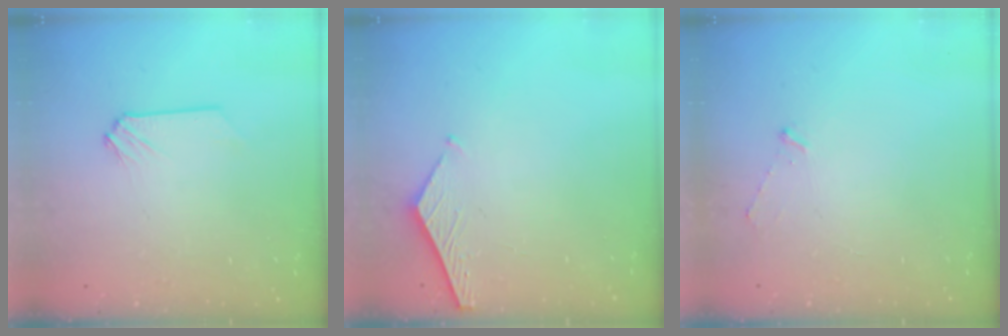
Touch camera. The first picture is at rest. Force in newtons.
{"total": 6.3, "press": 6.2, "slide": 0.6}
{"total": 3.5, "press": 3.4, "slide": 0.4}